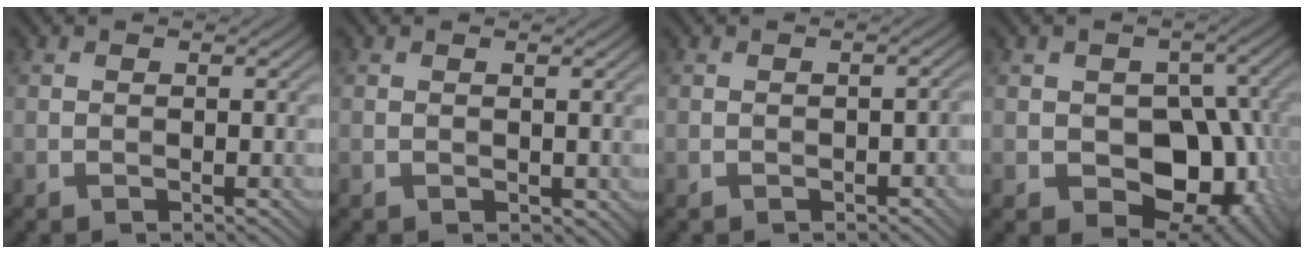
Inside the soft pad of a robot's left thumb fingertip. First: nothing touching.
{"total": 0.5, "force": [0.3, 0.4, 0.2], "torque": [-0.005, -0.002, 0.008]}
{"total": 1.0, "force": [-0.6, 0.6, 0.6], "torque": [-0.014, -0.004, -0.006]}
{"total": 11.8, "force": [-3.3, 8.3, 7.7], "torque": [-0.088, -0.009, -0.049]}